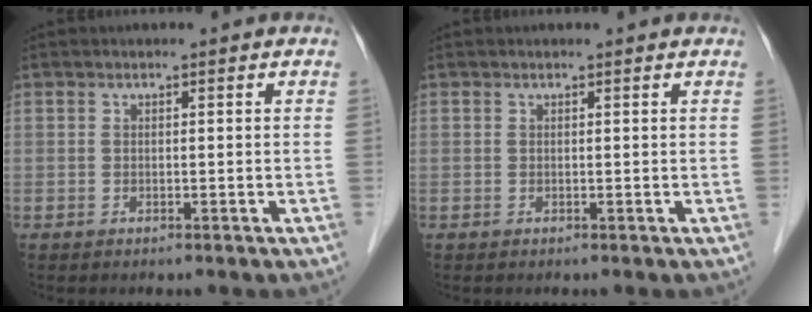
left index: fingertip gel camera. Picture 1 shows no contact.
{"total": 0.9, "force": [0.9, 0.0, 0.1], "torque": [-0.009, 0.003, 0.007]}